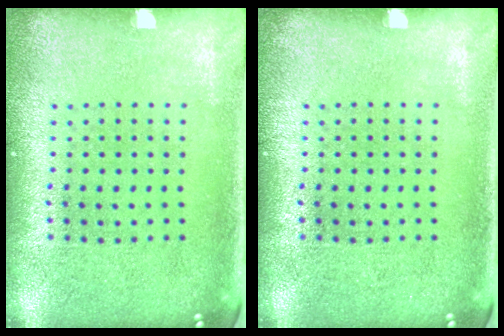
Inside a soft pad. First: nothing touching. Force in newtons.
{"total": 0.0}